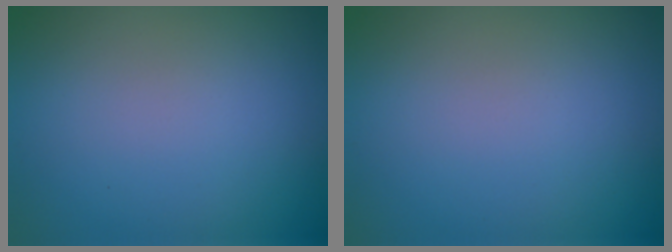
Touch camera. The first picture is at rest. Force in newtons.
{"total": 0.0}